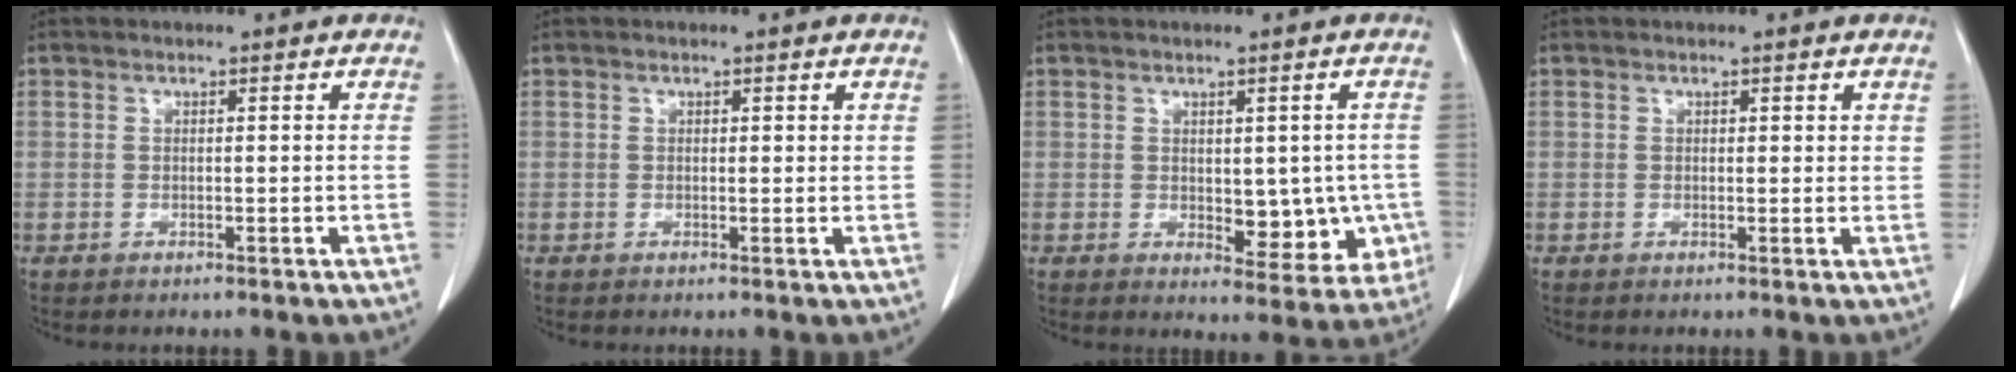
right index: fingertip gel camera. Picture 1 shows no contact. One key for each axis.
{"total": 0.7, "fx": 0.4, "fy": 0.4, "fz": 0.4, "tx": 0.001, "ty": -0.001, "tz": 0.003}
{"total": 7.8, "fx": -0.8, "fy": 4.3, "fz": 6.4, "tx": -0.054, "ty": 0.000, "tz": 0.001}
{"total": 1.1, "fx": 0.6, "fy": 0.6, "fz": 0.6, "tx": 0.001, "ty": -0.003, "tz": 0.005}